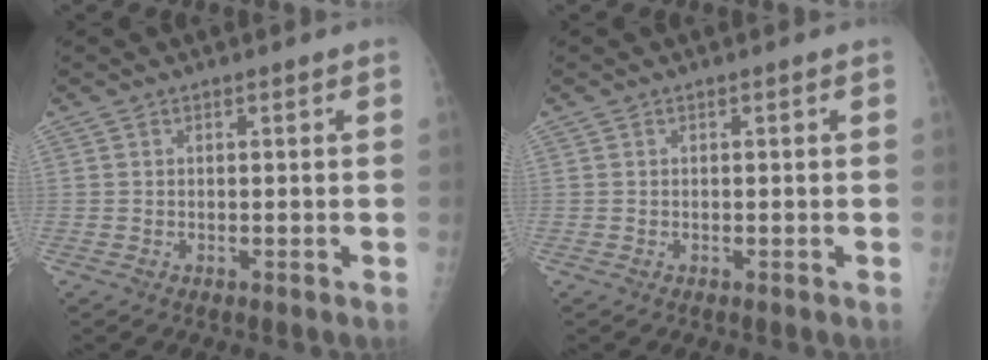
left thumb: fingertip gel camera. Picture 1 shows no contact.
{"total": 0.0}